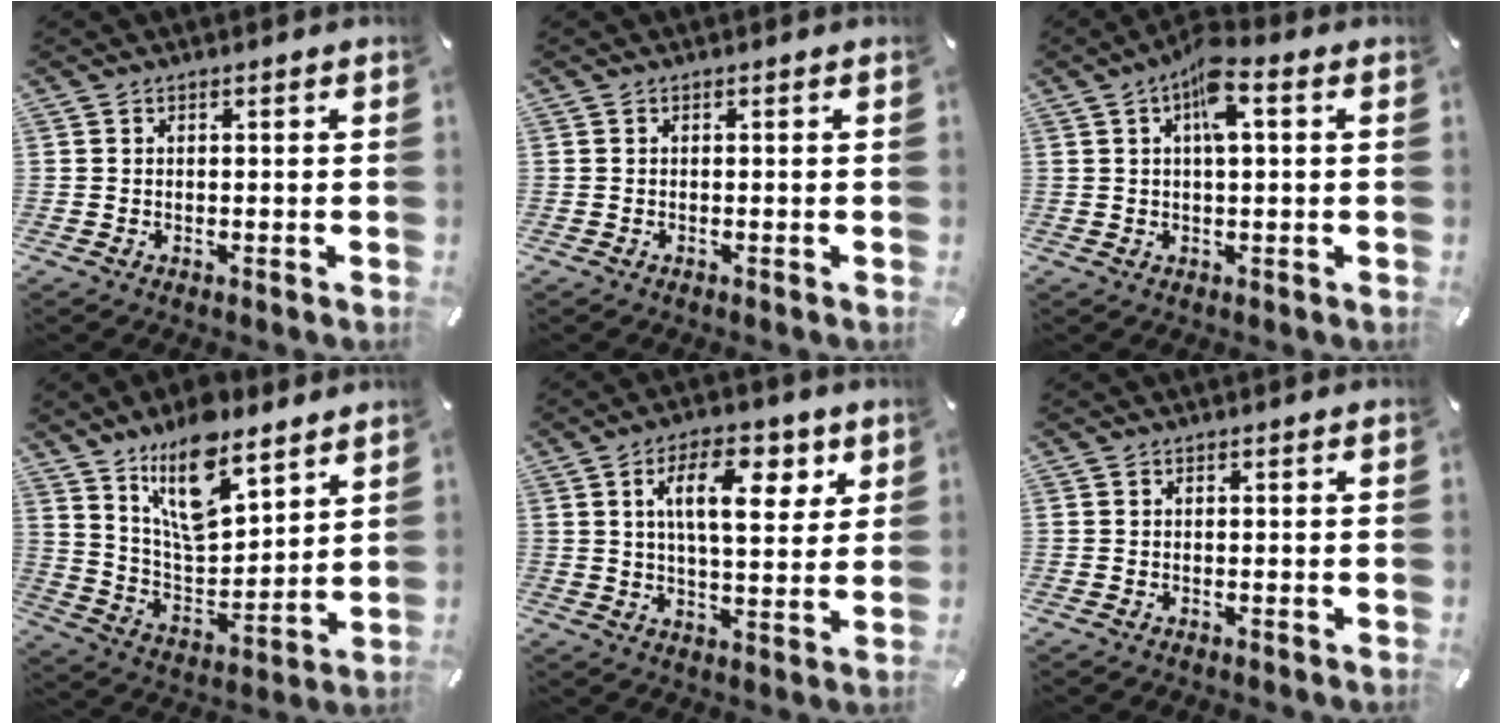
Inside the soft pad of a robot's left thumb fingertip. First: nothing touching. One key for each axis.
{"total": 0.0}
{"total": 7.5, "fx": 2.6, "fy": 2.5, "fz": 6.6, "tx": -0.115, "ty": 0.003, "tz": 0.041}
{"total": 16.2, "fx": 11.7, "fy": 7.0, "fz": 8.7, "tx": -0.159, "ty": -0.066, "tz": 0.209}
{"total": 13.3, "fx": 5.3, "fy": 6.4, "fz": 10.4, "tx": -0.158, "ty": -0.005, "tz": 0.085}
{"total": 0.0}